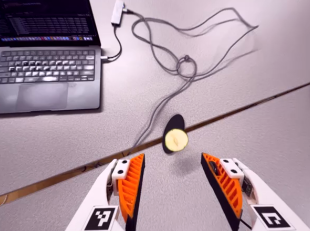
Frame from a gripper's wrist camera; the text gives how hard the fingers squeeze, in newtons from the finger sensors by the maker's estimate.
{"total": 0.0}